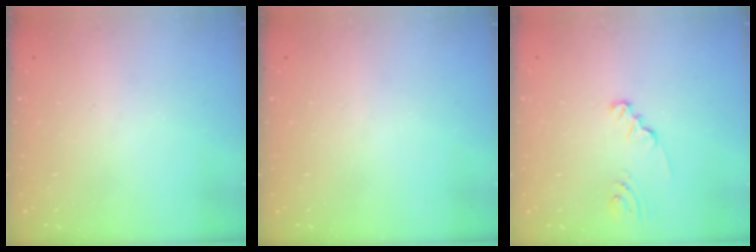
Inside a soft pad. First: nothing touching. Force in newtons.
{"total": 0.0}
{"total": 2.3, "press": 2.3, "slide": 0.2}